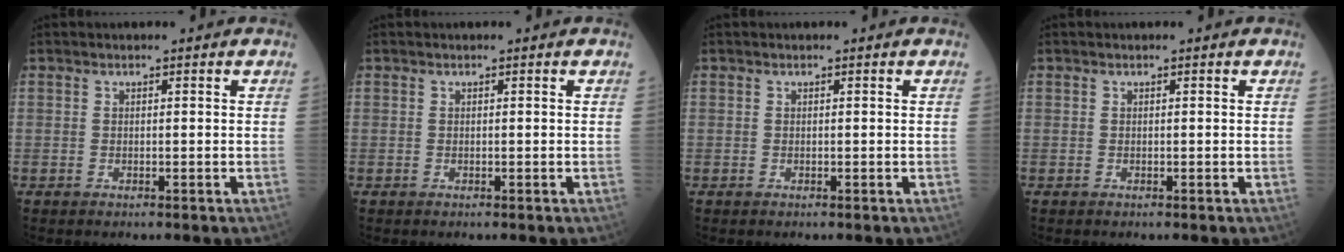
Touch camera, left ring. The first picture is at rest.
{"total": 0.0}
{"total": 0.0}
{"total": 0.0}